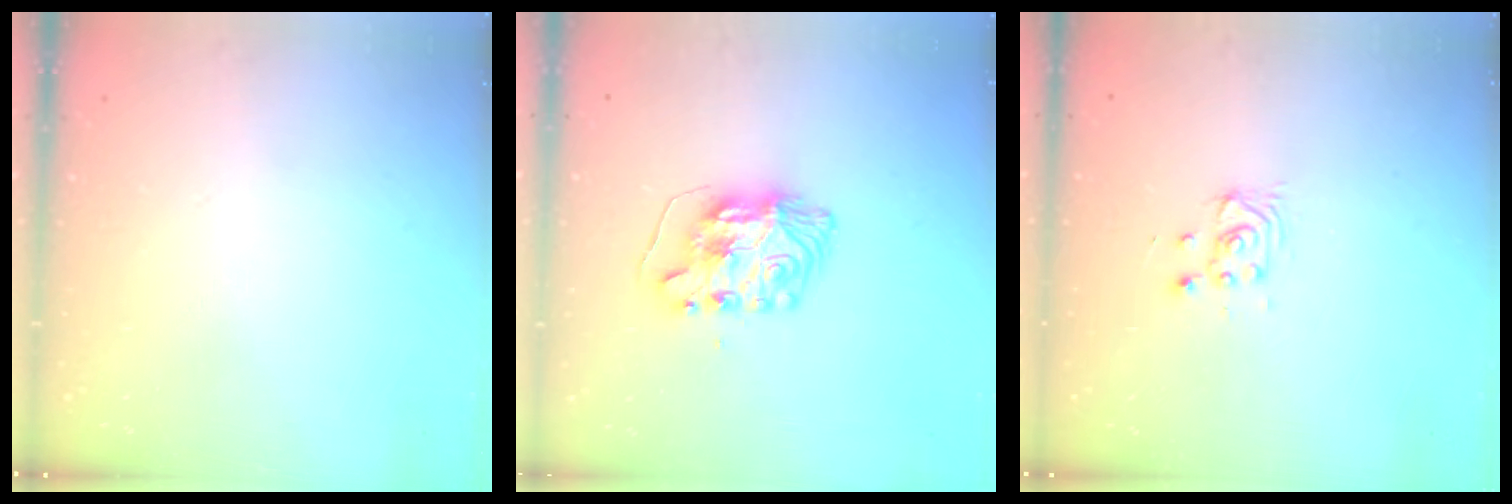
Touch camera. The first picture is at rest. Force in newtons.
{"total": 8.1, "press": 8.1, "slide": 0.9}
{"total": 3.1, "press": 3.1, "slide": 0.2}